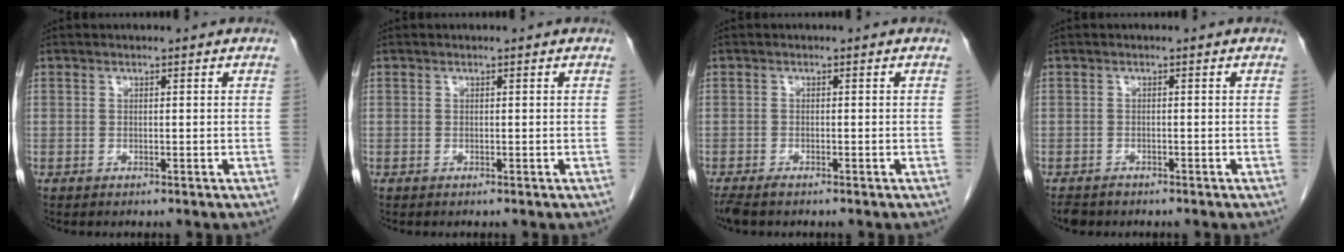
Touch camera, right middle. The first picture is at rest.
{"total": 0.0}
{"total": 2.2, "force": [-1.8, 0.5, 1.2], "torque": [-0.022, -0.007, -0.030]}
{"total": 2.1, "force": [-1.7, 1.0, 0.4], "torque": [-0.010, -0.003, -0.027]}